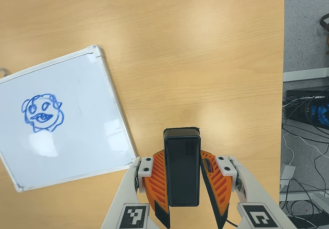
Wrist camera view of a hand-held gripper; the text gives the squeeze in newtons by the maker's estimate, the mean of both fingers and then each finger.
{"total": 5.3, "left": 4.8, "right": 5.7}